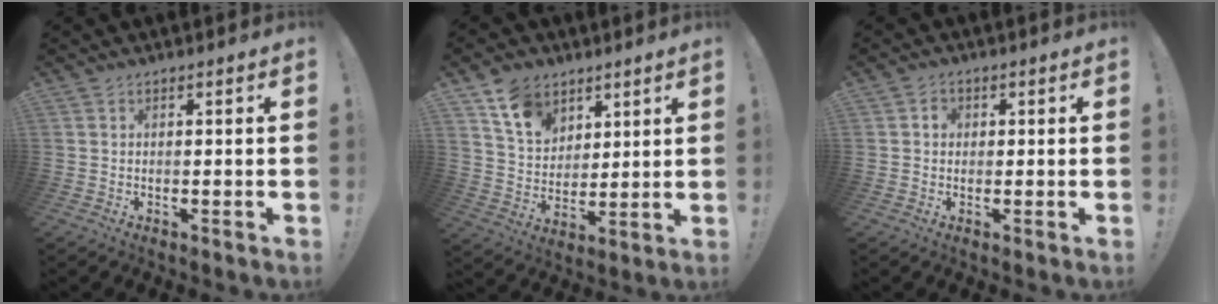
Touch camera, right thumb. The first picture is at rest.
{"total": 11.7, "force": [7.4, 8.0, 4.3], "torque": [-0.073, -0.042, 0.146]}
{"total": 2.2, "force": [0.0, 1.9, 1.1], "torque": [-0.017, 0.007, -0.002]}